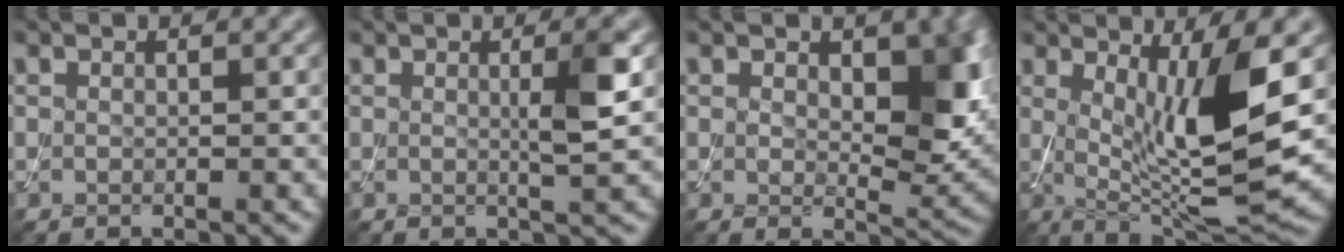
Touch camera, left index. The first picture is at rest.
{"total": 3.1, "force": [0.3, 0.4, 3.1], "torque": [-0.045, 0.000, 0.000]}
{"total": 6.4, "force": [1.3, 3.6, 5.1], "torque": [-0.069, -0.012, 0.026]}
{"total": 9.2, "force": [1.4, 2.1, 8.9], "torque": [-0.143, -0.024, 0.034]}